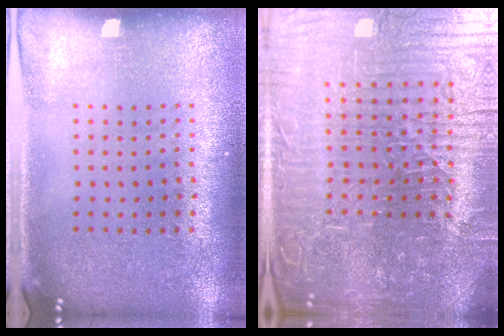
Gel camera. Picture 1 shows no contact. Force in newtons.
{"total": 7.3, "press": 6.6, "slide": 3.1}